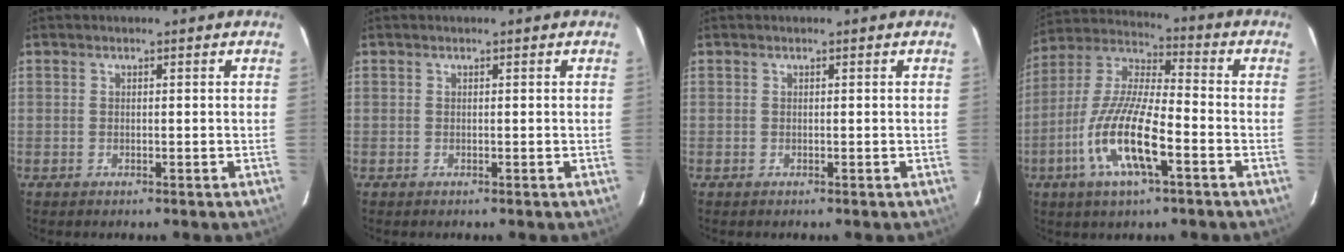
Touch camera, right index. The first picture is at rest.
{"total": 0.0}
{"total": 0.0}
{"total": 15.5, "force": [-6.2, 4.0, 13.6], "torque": [-0.282, -0.013, -0.125]}